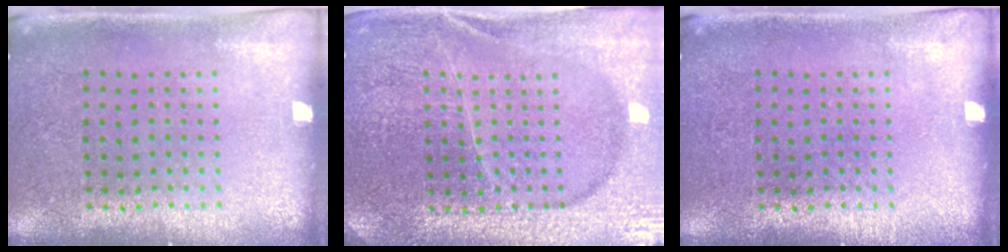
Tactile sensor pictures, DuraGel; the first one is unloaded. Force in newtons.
{"total": 4.1, "press": 4.0, "slide": 1.2}
{"total": 0.0}